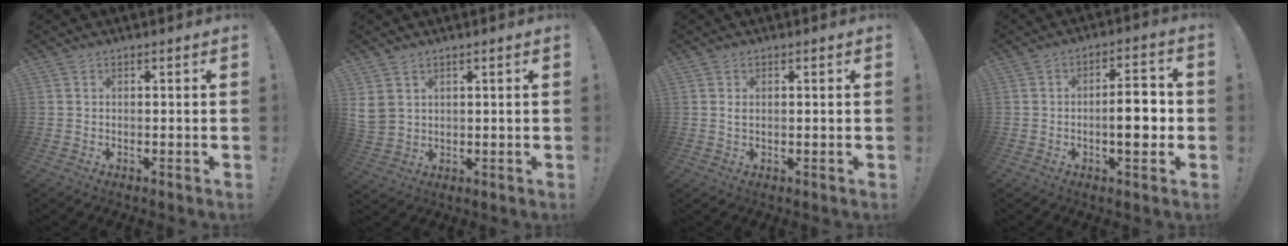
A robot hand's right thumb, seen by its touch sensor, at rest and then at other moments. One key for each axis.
{"total": 5.3, "fx": 2.6, "fy": 3.9, "fz": 2.5, "tx": -0.062, "ty": -0.010, "tz": 0.054}
{"total": 1.1, "fx": 0.5, "fy": 0.5, "fz": 0.8, "tx": -0.009, "ty": 0.000, "tz": 0.006}
{"total": 9.7, "fx": -1.4, "fy": 3.3, "fz": 9.1, "tx": -0.118, "ty": 0.005, "tz": -0.028}